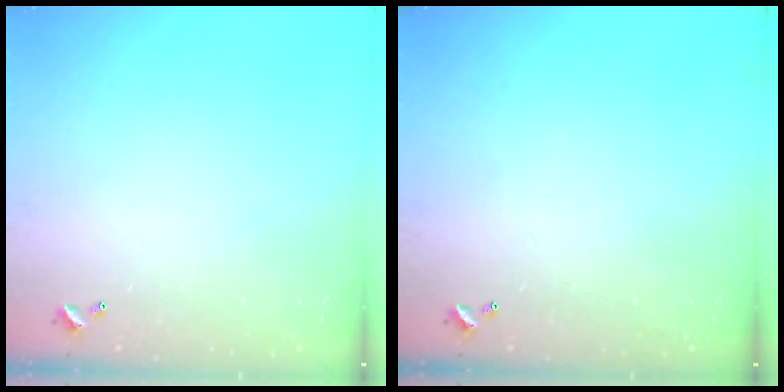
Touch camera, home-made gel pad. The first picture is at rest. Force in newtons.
{"total": 0.0}